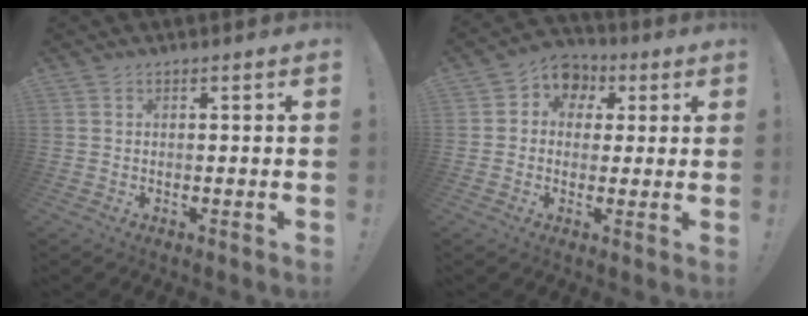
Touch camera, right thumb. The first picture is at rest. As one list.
[{"total": 7.2, "force": [1.2, 6.6, 2.7], "torque": [-0.038, 0.001, 0.026]}]